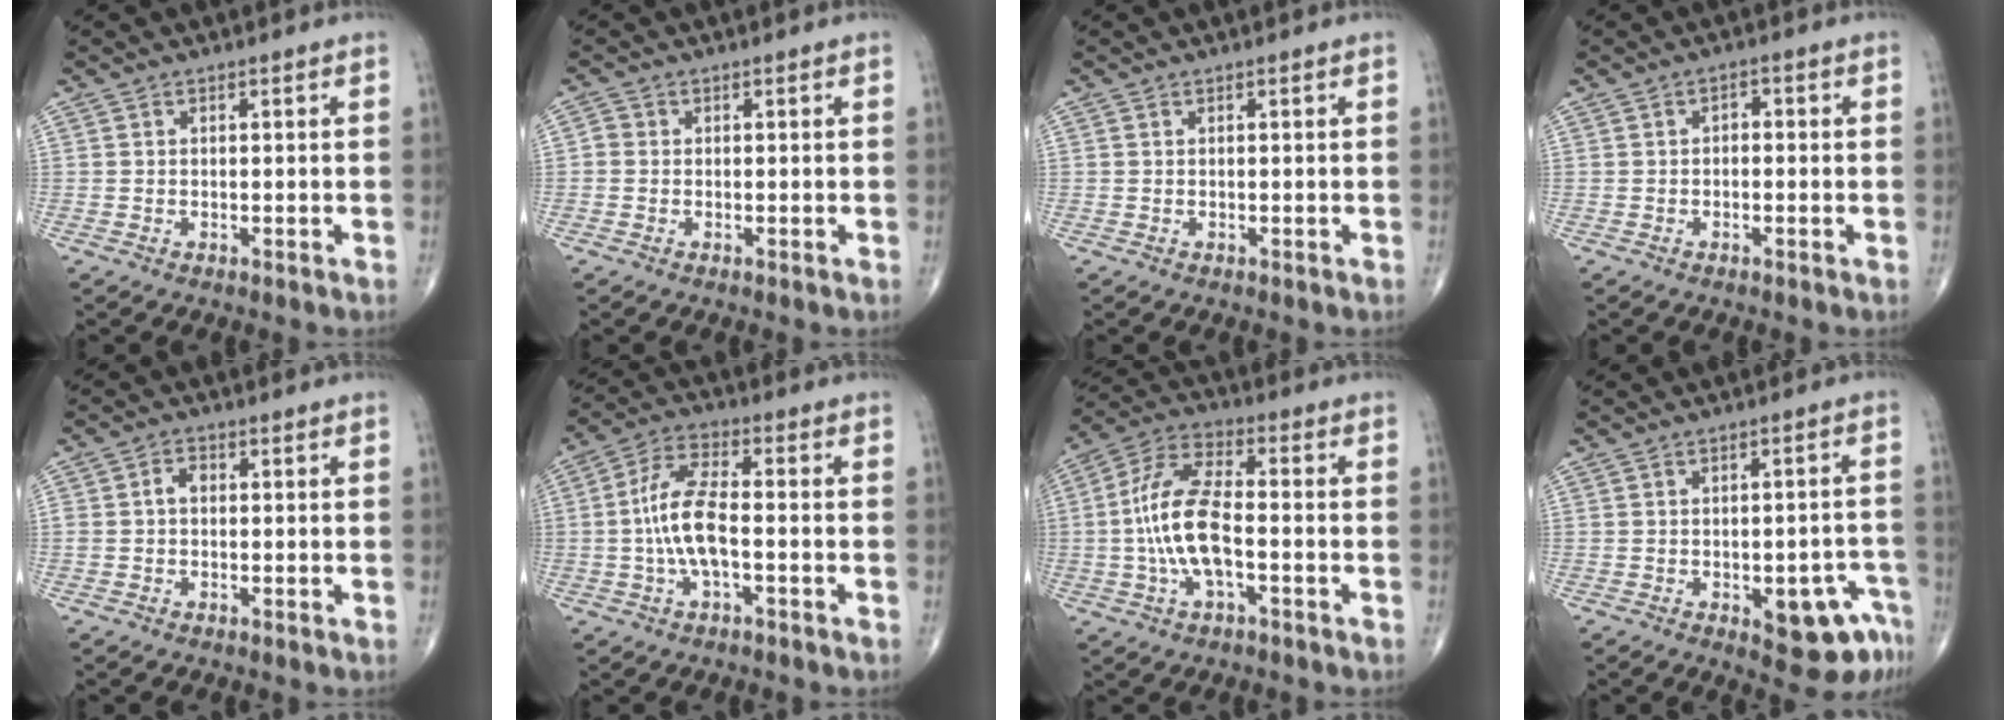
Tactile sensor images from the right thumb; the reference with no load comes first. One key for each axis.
{"total": 1.5, "fx": -0.2, "fy": 1.3, "fz": 0.6, "tx": -0.005, "ty": 0.003, "tz": -0.009}
{"total": 0.0}
{"total": 1.8, "fx": -0.2, "fy": 1.2, "fz": 1.3, "tx": -0.007, "ty": 0.008, "tz": -0.010}
{"total": 2.4, "fx": 0.0, "fy": 1.7, "fz": 1.7, "tx": -0.026, "ty": 0.010, "tz": -0.004}
{"total": 9.9, "fx": -1.5, "fy": 3.6, "fz": 9.0, "tx": -0.194, "ty": 0.029, "tz": -0.033}
{"total": 12.9, "fx": -2.1, "fy": 5.3, "fz": 11.6, "tx": -0.243, "ty": 0.034, "tz": -0.044}
{"total": 10.1, "fx": -4.7, "fy": 4.2, "fz": 7.8, "tx": -0.066, "ty": 0.033, "tz": -0.050}